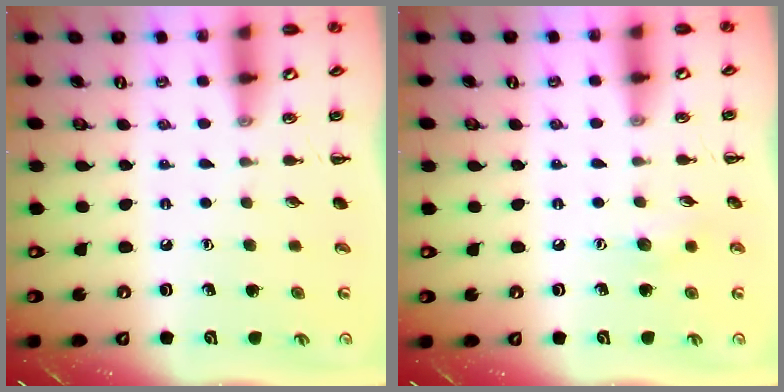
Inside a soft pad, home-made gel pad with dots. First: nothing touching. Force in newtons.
{"total": 5.4, "press": 5.3, "slide": 1.2}